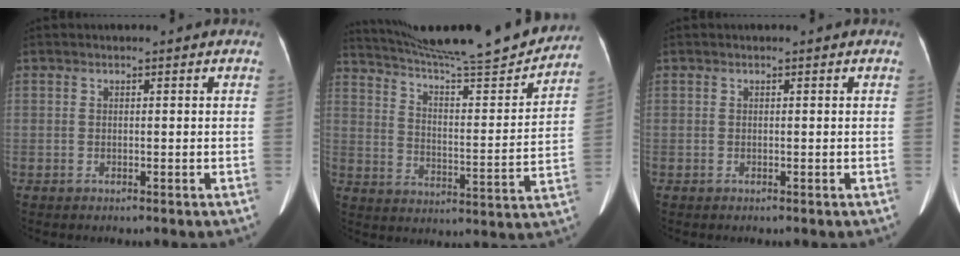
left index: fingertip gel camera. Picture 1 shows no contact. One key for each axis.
{"total": 22.8, "fx": 21.0, "fy": 0.3, "fz": 8.9, "tx": -0.149, "ty": -0.045, "tz": 0.298}
{"total": 0.0}